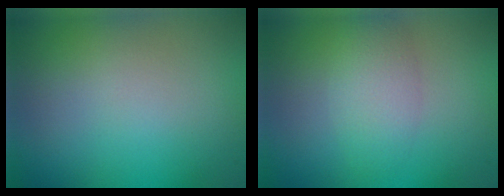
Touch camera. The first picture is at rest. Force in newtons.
{"total": 2.7, "press": 2.7, "slide": 0.1}